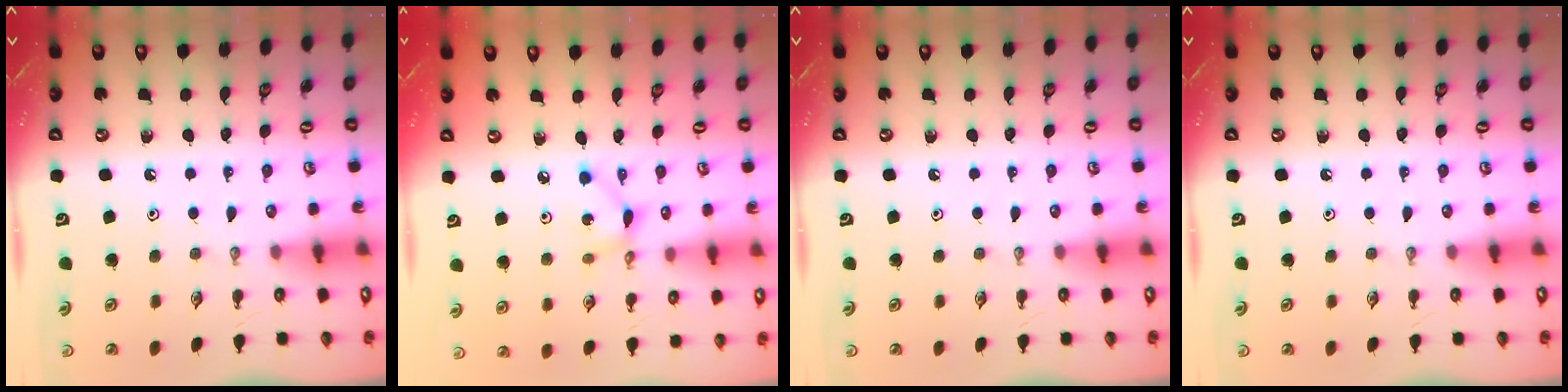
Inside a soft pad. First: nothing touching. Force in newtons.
{"total": 5.4, "press": 5.4, "slide": 0.3}
{"total": 0.0}
{"total": 0.0}